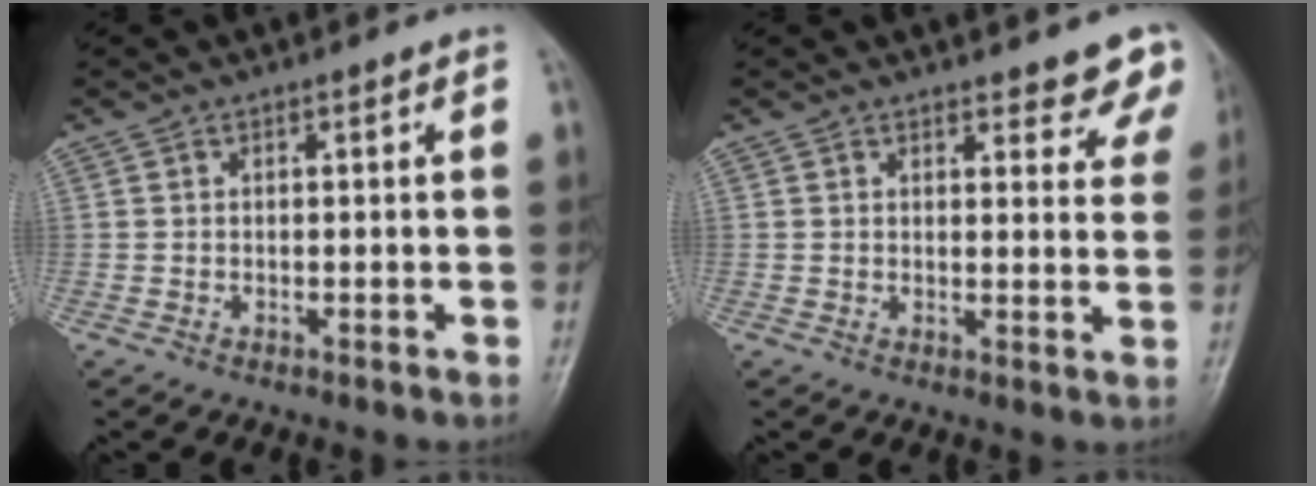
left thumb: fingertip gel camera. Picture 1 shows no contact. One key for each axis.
{"total": 7.0, "fx": 6.1, "fy": 2.4, "fz": 2.4, "tx": 0.012, "ty": -0.031, "tz": 0.053}